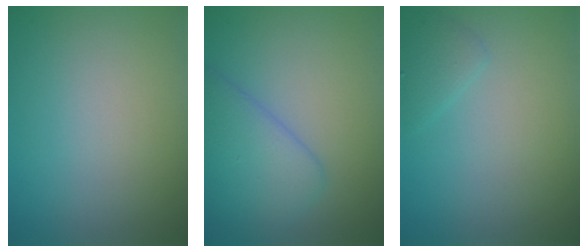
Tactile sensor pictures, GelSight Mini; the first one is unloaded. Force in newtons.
{"total": 4.4, "press": 4.4, "slide": 0.1}
{"total": 1.3, "press": 1.3, "slide": 0.1}